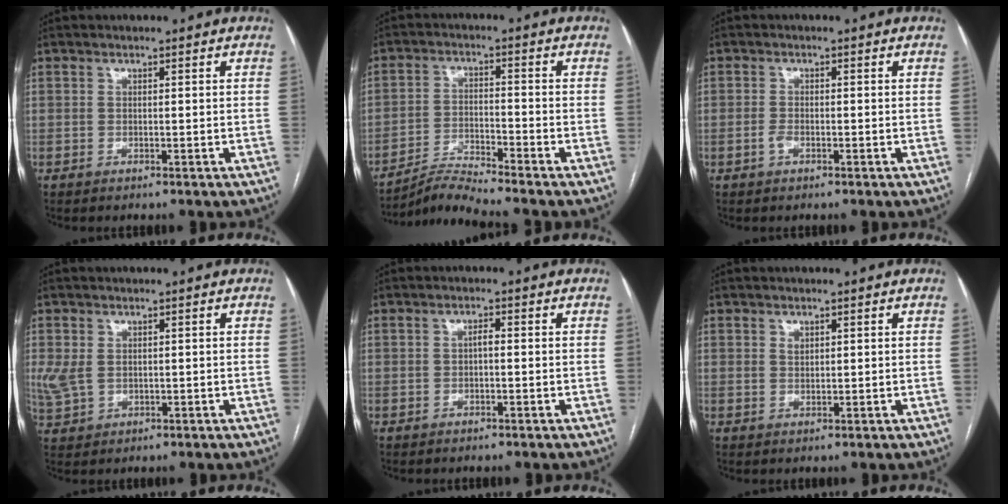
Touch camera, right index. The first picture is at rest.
{"total": 5.7, "force": [-5.3, -2.0, 0.5], "torque": [-0.024, -0.018, -0.099]}
{"total": 1.2, "force": [-0.6, 0.6, 0.9], "torque": [-0.019, 0.001, -0.011]}
{"total": 4.3, "force": [0.4, 3.2, 2.8], "torque": [-0.080, 0.005, 0.022]}
{"total": 1.2, "force": [-0.2, 0.4, 1.1], "torque": [-0.018, 0.004, -0.003]}
{"total": 1.0, "force": [0.6, 0.6, 0.5], "torque": [-0.008, -0.001, 0.012]}